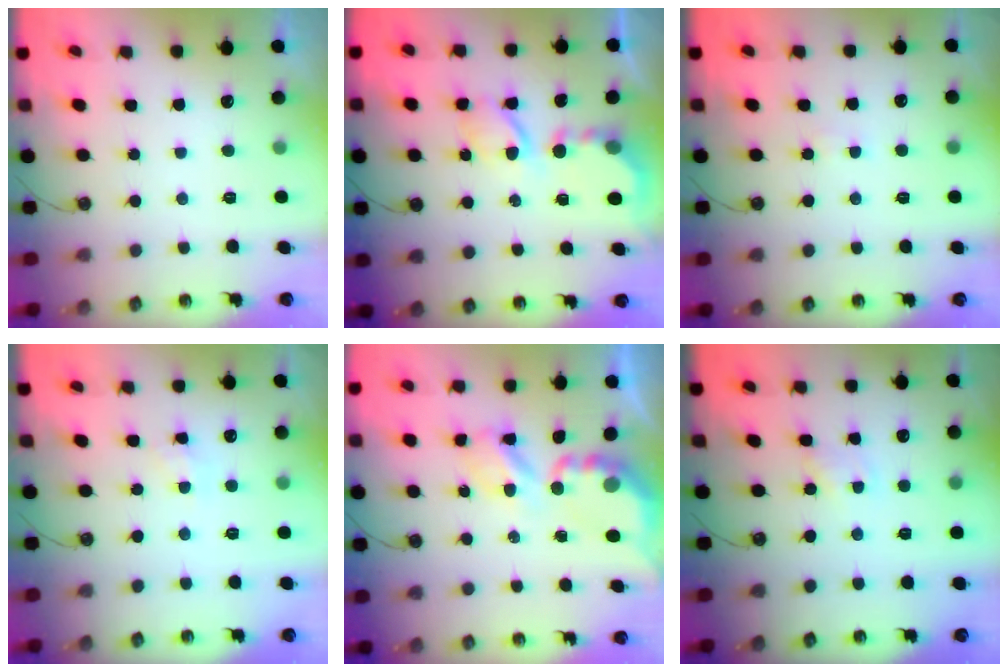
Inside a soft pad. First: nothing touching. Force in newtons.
{"total": 8.2, "press": 8.2, "slide": 0.7}
{"total": 1.9, "press": 1.9, "slide": 0.2}
{"total": 3.5, "press": 3.5, "slide": 0.5}
{"total": 5.9, "press": 5.9, "slide": 0.5}
{"total": 2.7, "press": 2.7, "slide": 0.4}